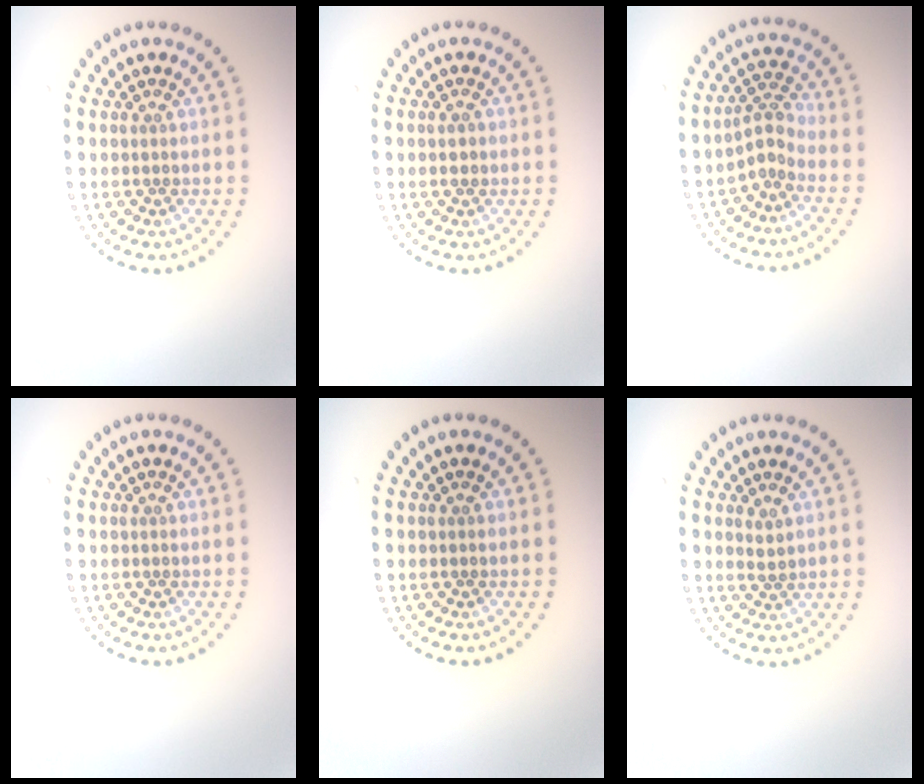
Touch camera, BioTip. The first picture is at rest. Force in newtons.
{"total": 0.9, "press": 0.9, "slide": 0.3}
{"total": 2.1, "press": 1.4, "slide": 1.6}
{"total": 0.0}
{"total": 0.0}
{"total": 1.0, "press": 0.9, "slide": 0.4}